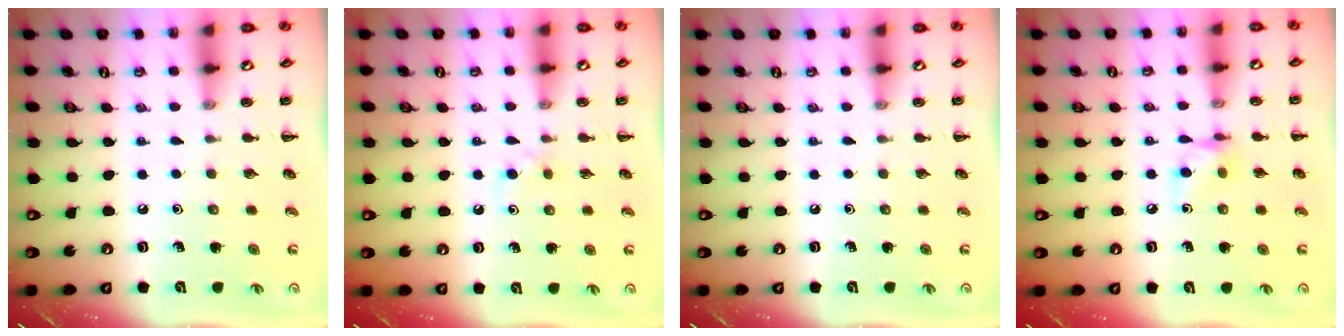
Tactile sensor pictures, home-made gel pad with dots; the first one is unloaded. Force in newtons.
{"total": 3.9, "press": 3.6, "slide": 1.4}
{"total": 0.0}
{"total": 6.2, "press": 6.2, "slide": 0.3}